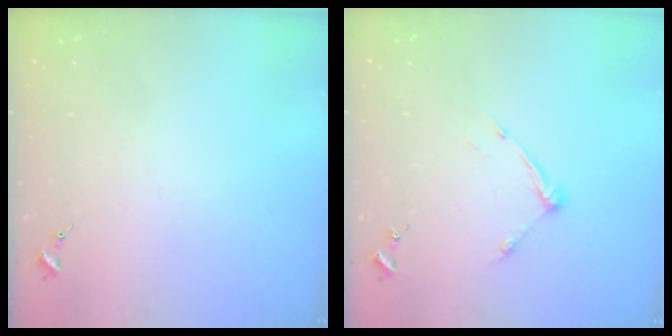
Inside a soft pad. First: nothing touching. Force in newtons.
{"total": 7.3, "press": 7.3, "slide": 0.5}